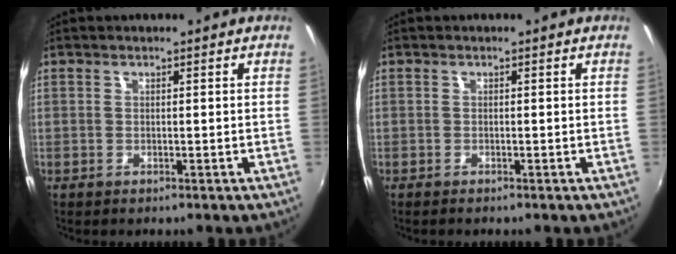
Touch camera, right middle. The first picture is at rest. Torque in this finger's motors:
{"motor_torque": [-0.53, -0.03, -0.02, -0.01]}